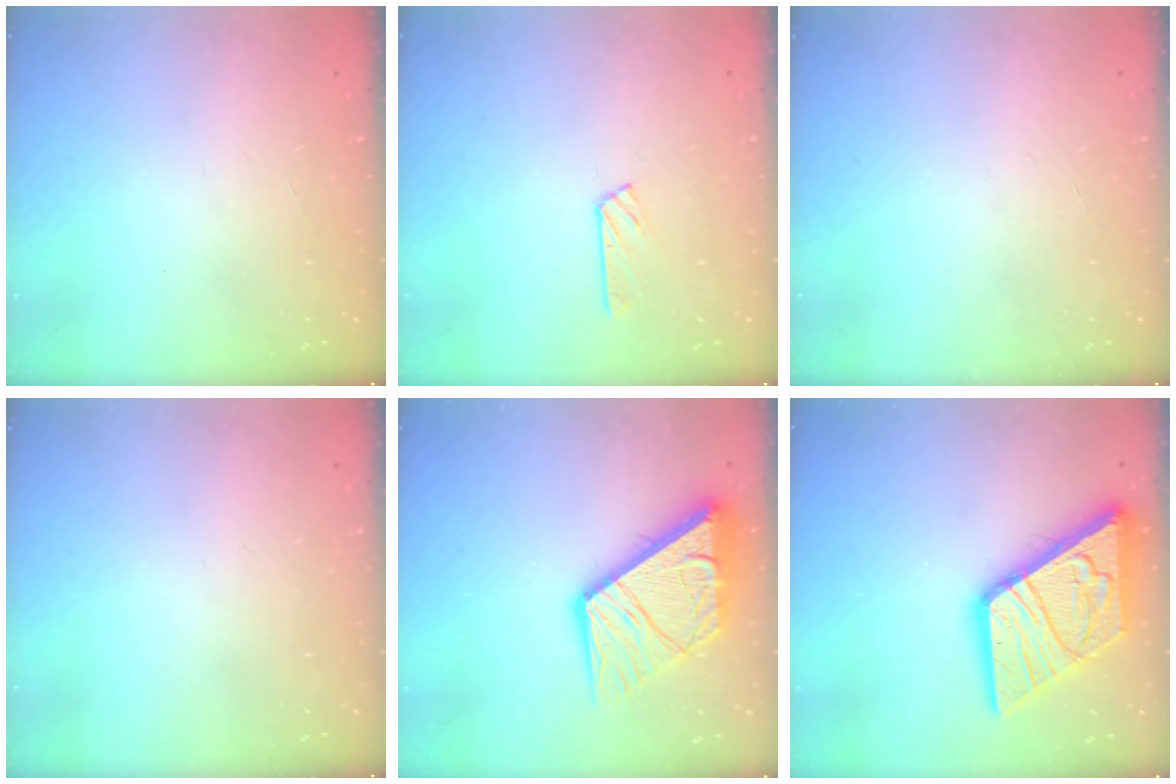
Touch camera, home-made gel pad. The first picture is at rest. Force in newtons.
{"total": 2.9, "press": 2.8, "slide": 0.3}
{"total": 0.0}
{"total": 0.0}
{"total": 16.7, "press": 16.6, "slide": 1.9}
{"total": 21.1, "press": 21.0, "slide": 2.4}